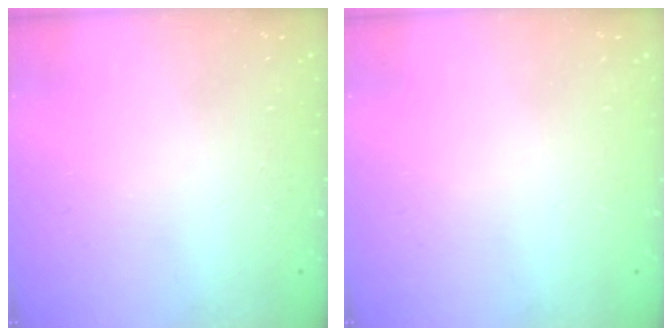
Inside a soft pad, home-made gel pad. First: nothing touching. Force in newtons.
{"total": 0.0}